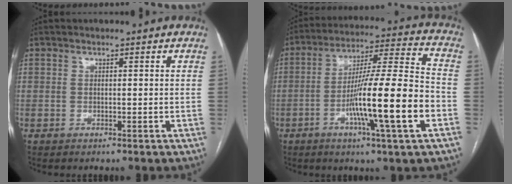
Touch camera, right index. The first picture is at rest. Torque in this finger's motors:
{"motor_torque": [2.14, 0.00, 1.05, 0.21]}